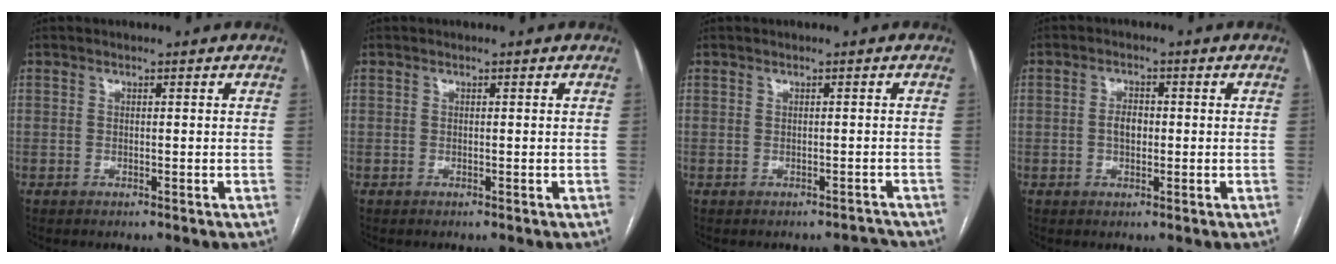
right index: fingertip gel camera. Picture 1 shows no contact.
{"total": 0.0}
{"total": 1.0, "force": [-0.9, 0.5, 0.0], "torque": [0.007, 0.005, -0.007]}
{"total": 2.6, "force": [-0.2, 1.5, 2.1], "torque": [-0.039, 0.007, -0.003]}